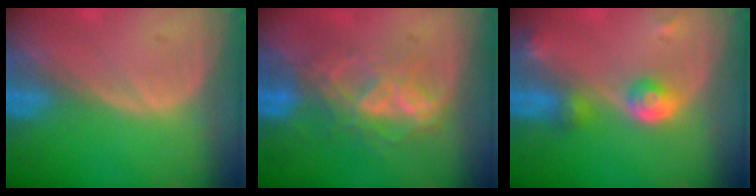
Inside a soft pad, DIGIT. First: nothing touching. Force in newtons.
{"total": 6.6, "press": 6.5, "slide": 1.3}
{"total": 4.3, "press": 4.3, "slide": 0.3}